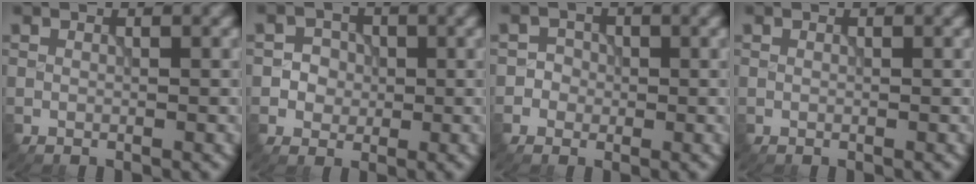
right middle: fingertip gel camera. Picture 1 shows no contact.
{"total": 2.6, "force": [-0.1, 2.5, 0.7], "torque": [0.004, 0.002, -0.012]}
{"total": 2.1, "force": [-0.7, 1.9, 0.2], "torque": [0.016, 0.010, -0.019]}
{"total": 0.0}